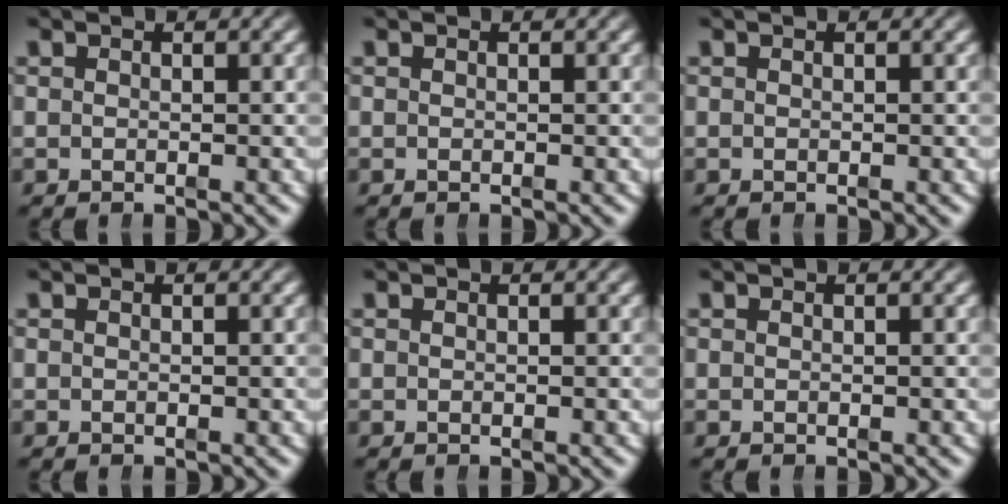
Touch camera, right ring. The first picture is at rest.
{"total": 0.0}
{"total": 0.0}
{"total": 0.0}
{"total": 0.0}
{"total": 0.0}